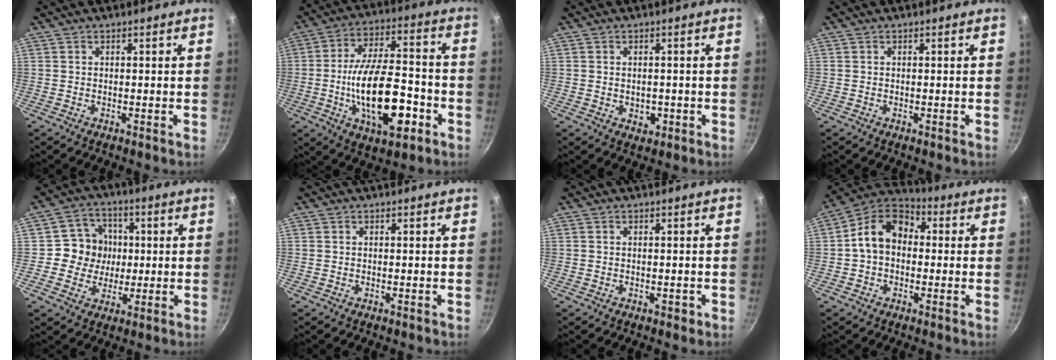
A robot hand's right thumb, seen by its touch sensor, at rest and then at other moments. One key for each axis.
{"total": 20.7, "fx": -5.9, "fy": 9.3, "fz": 17.5, "tx": -0.288, "ty": 0.031, "tz": -0.095}
{"total": 2.8, "fx": -0.6, "fy": 2.2, "fz": 1.7, "tx": -0.019, "ty": 0.001, "tz": -0.003}
{"total": 0.0}
{"total": 9.0, "fx": 0.4, "fy": 8.5, "fz": 2.8, "tx": -0.008, "ty": 0.007, "tz": -0.007}
{"total": 0.0}
{"total": 1.1, "fx": -0.3, "fy": 0.8, "fz": 0.6, "tx": -0.003, "ty": 0.004, "tz": -0.003}
{"total": 11.4, "fx": 0.5, "fy": 8.6, "fz": 7.5, "tx": -0.099, "ty": 0.038, "tz": -0.013}